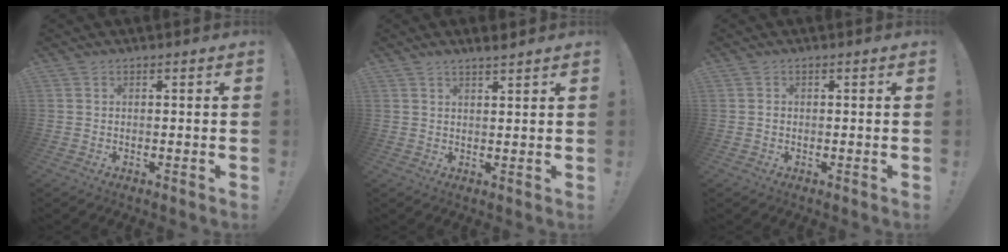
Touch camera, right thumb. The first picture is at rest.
{"total": 2.8, "force": [2.5, 0.1, 1.3], "torque": [-0.012, -0.019, 0.042]}
{"total": 0.6, "force": [-0.2, 0.5, -0.1], "torque": [-0.001, 0.005, -0.002]}